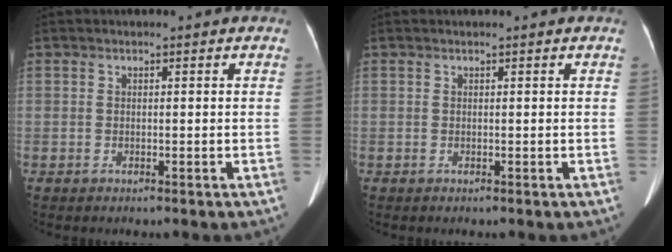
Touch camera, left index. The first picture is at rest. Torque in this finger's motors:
{"motor_torque": [0.37, -0.98, -0.02, -0.01]}